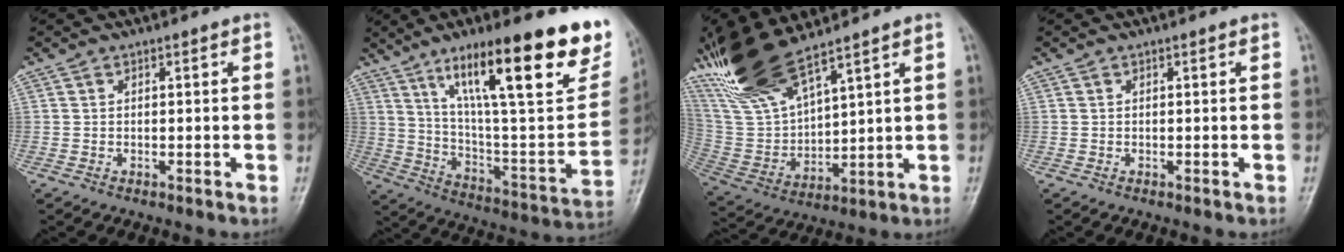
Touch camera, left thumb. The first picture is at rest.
{"total": 30.3, "force": [17.7, 7.0, 23.5], "torque": [-0.323, -0.048, 0.285]}
{"total": 15.7, "force": [12.0, 4.1, 9.2], "torque": [-0.181, -0.049, 0.254]}
{"total": 0.0}